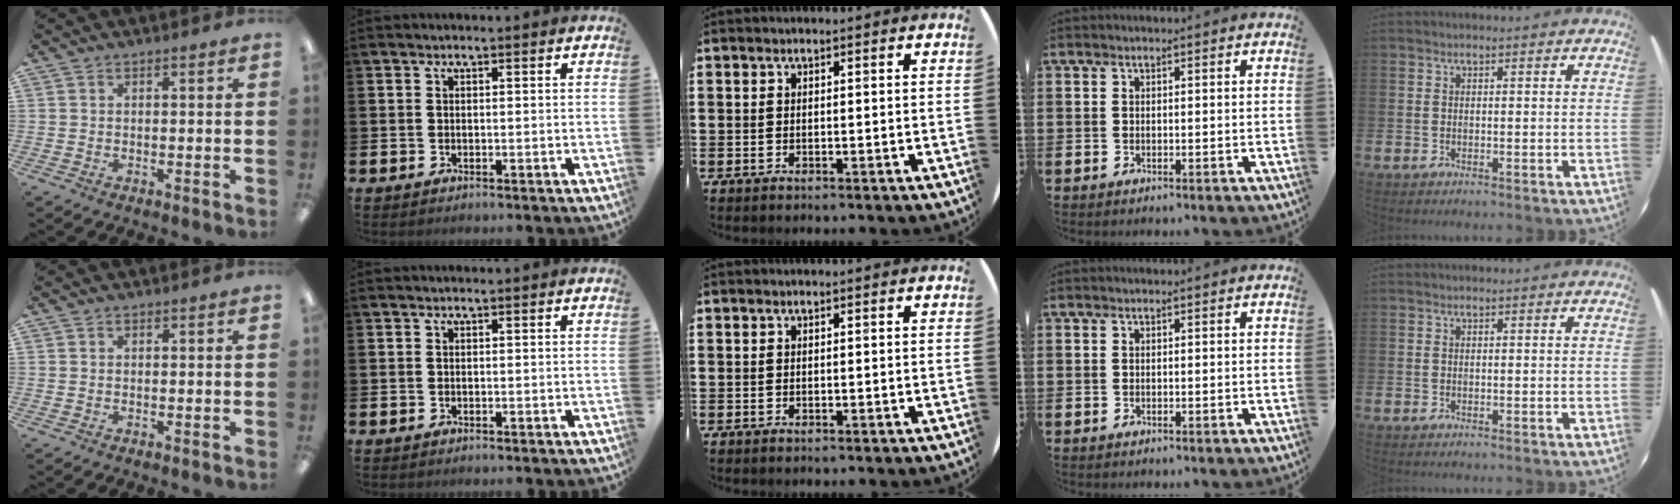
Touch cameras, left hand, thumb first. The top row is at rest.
{}